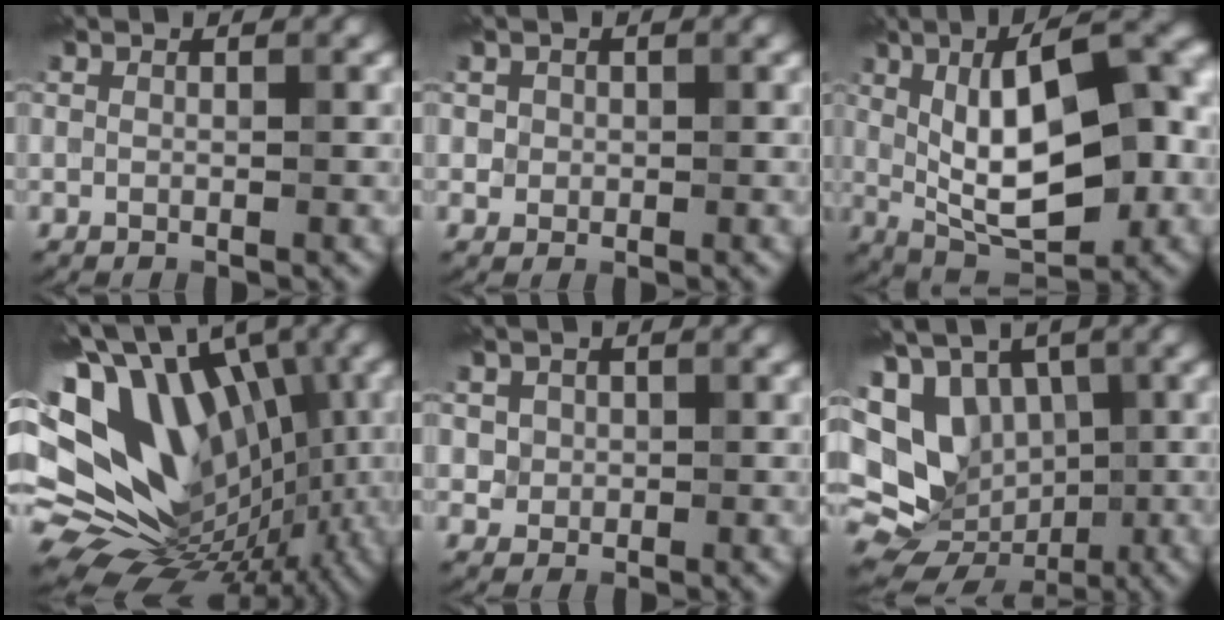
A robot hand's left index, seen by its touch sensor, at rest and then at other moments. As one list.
[{"total": 1.2, "force": [0.3, 1.1, 0.3], "torque": [0.005, -0.004, 0.006]}, {"total": 14.3, "force": [1.6, 5.7, 13.0], "torque": [-0.182, 0.013, 0.023]}, {"total": 17.5, "force": [0.8, 13.0, 11.7], "torque": [-0.198, -0.004, 0.055]}, {"total": 2.1, "force": [0.7, 1.9, 0.7], "torque": [-0.012, 0.000, 0.028]}, {"total": 15.4, "force": [-0.3, 13.2, 7.9], "torque": [-0.166, 0.010, -0.001]}]